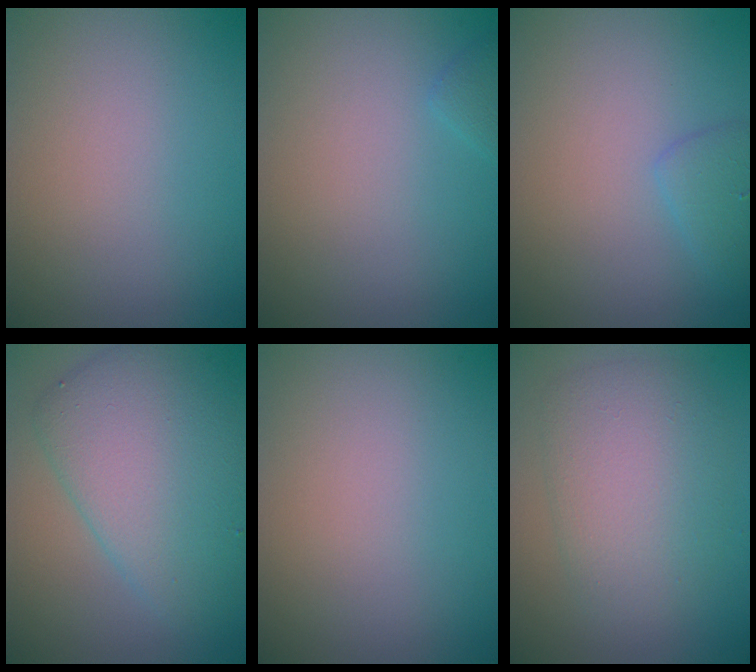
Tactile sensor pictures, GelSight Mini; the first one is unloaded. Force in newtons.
{"total": 0.7, "press": 0.7, "slide": 0.1}
{"total": 1.6, "press": 1.6, "slide": 0.1}
{"total": 7.8, "press": 7.8, "slide": 0.2}
{"total": 0.0}
{"total": 4.6, "press": 4.6, "slide": 0.1}